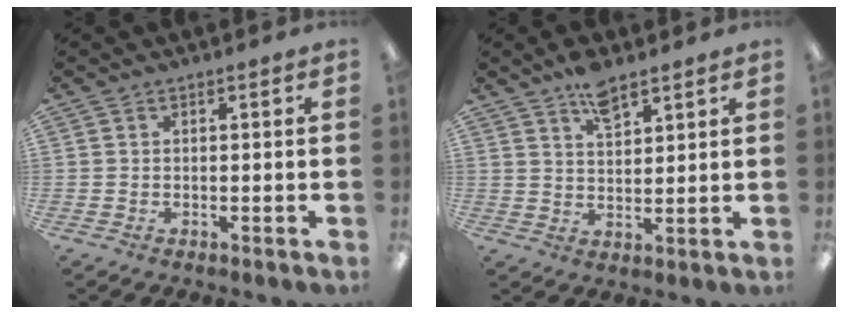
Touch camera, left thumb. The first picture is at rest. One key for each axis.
{"total": 6.7, "fx": 5.0, "fy": 2.6, "fz": 3.7, "tx": -0.059, "ty": -0.025, "tz": 0.088}